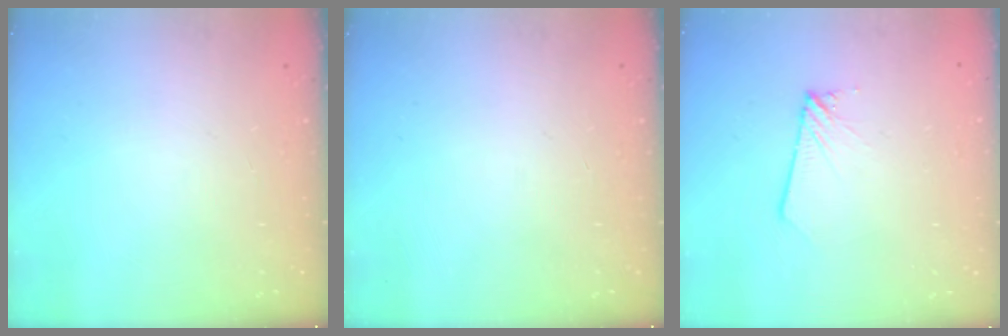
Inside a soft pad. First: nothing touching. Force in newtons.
{"total": 0.0}
{"total": 1.6, "press": 1.6, "slide": 0.1}